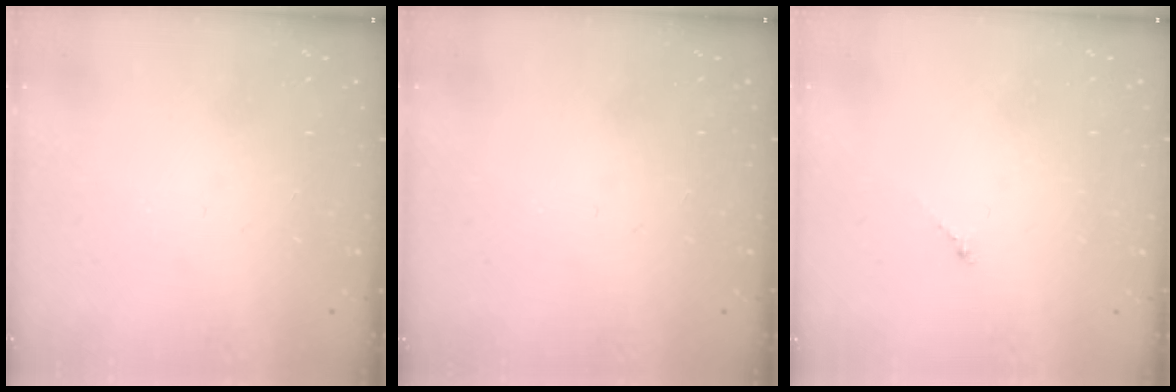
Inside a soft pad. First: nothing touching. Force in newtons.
{"total": 0.0}
{"total": 0.7, "press": 0.6, "slide": 0.4}